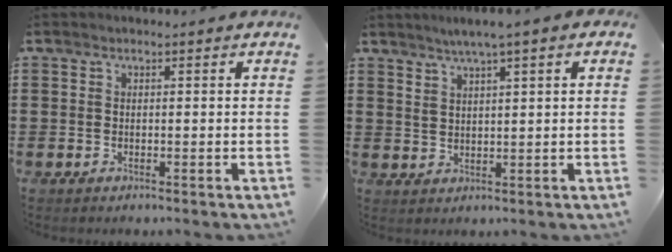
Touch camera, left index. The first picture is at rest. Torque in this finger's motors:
{"motor_torque": [1.10, -1.04, 0.29, 0.09]}